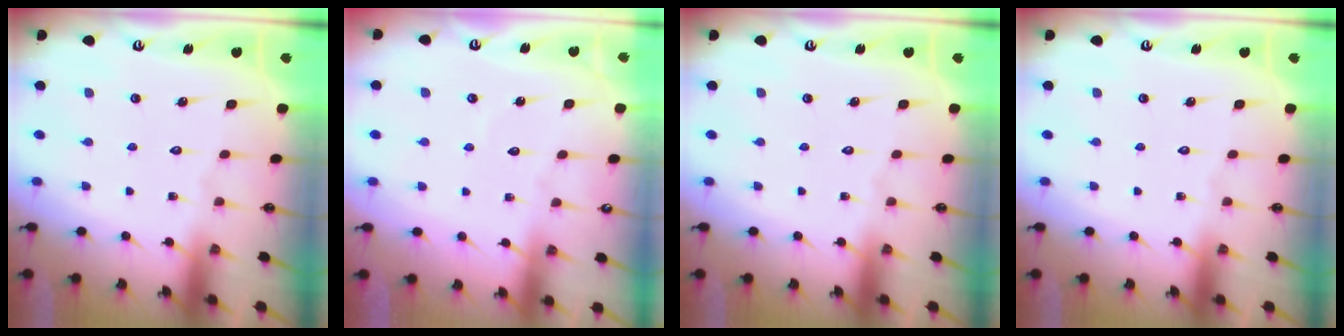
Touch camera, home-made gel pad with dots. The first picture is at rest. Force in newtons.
{"total": 2.9, "press": 2.9, "slide": 0.2}
{"total": 0.0}
{"total": 0.0}